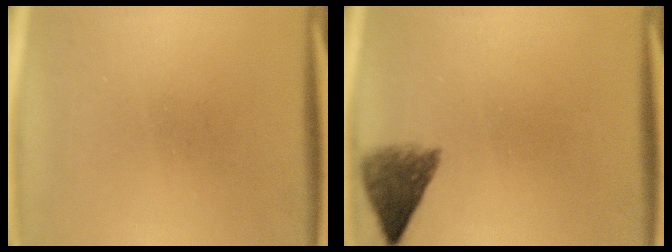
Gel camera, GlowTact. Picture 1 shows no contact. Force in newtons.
{"total": 5.0}